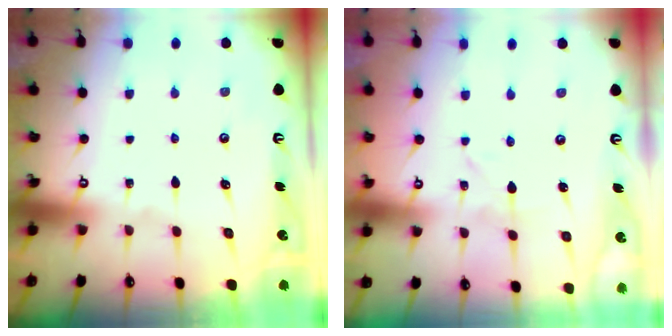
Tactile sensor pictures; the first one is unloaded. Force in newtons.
{"total": 2.4, "press": 2.4, "slide": 0.4}